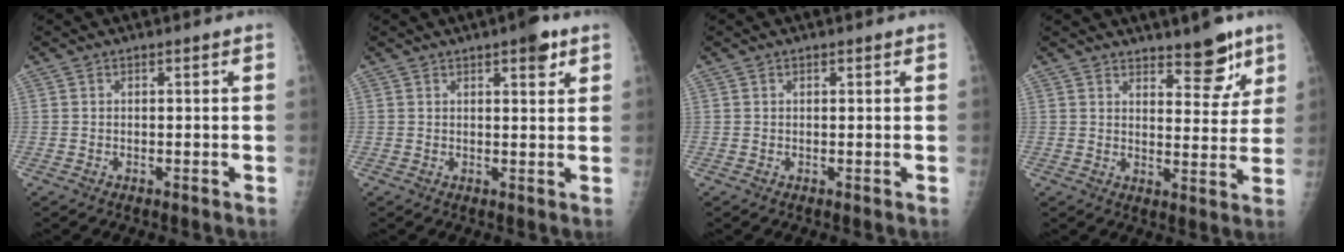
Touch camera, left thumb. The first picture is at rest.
{"total": 4.2, "force": [2.4, 1.4, 3.1], "torque": [-0.031, -0.009, 0.029]}
{"total": 0.5, "force": [0.3, 0.3, 0.3], "torque": [-0.004, -0.001, 0.003]}
{"total": 7.9, "force": [5.6, 3.0, 4.7], "torque": [-0.032, -0.039, 0.080]}